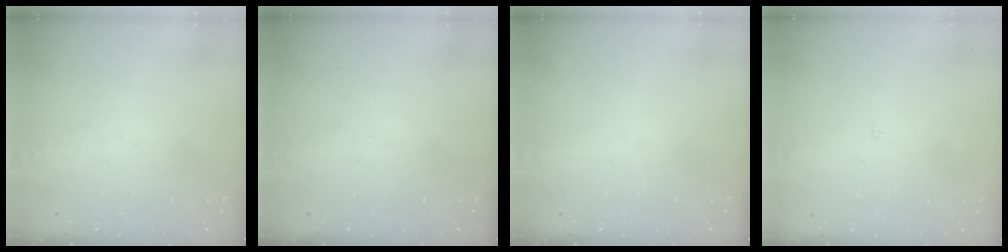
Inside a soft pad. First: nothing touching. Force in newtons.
{"total": 0.0}
{"total": 0.0}
{"total": 2.2, "press": 2.2, "slide": 0.2}